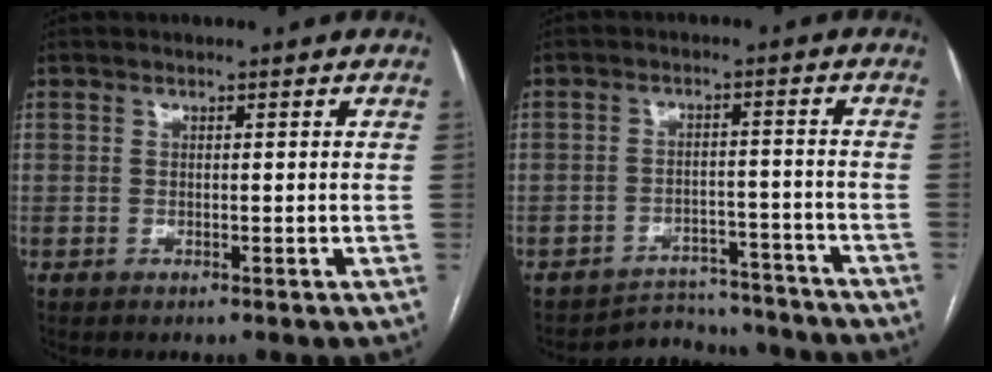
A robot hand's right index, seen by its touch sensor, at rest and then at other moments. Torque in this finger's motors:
{"motor_torque": [-0.72, -0.81, -0.45, -0.13]}